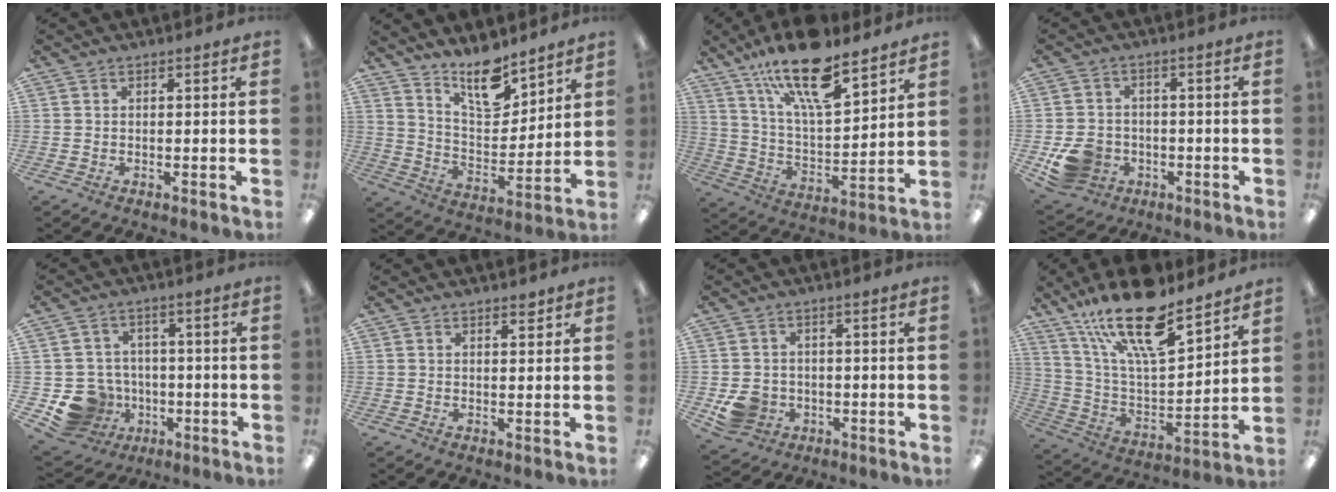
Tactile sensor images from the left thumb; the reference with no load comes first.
{"total": 13.7, "force": [10.8, 5.4, 6.6], "torque": [-0.103, -0.070, 0.190]}
{"total": 20.4, "force": [13.8, 7.1, 13.1], "torque": [-0.219, -0.077, 0.235]}
{"total": 8.6, "force": [-3.3, 7.2, 3.5], "torque": [-0.073, 0.023, -0.053]}
{"total": 10.3, "force": [-3.6, 9.2, 2.8], "torque": [-0.076, 0.028, -0.051]}
{"total": 1.6, "force": [1.4, 0.4, 0.6], "torque": [-0.003, -0.005, 0.024]}
{"total": 5.9, "force": [-1.7, 5.3, 2.1], "torque": [-0.036, 0.016, -0.024]}
{"total": 22.0, "force": [15.2, 7.2, 14.2], "torque": [-0.256, -0.091, 0.259]}